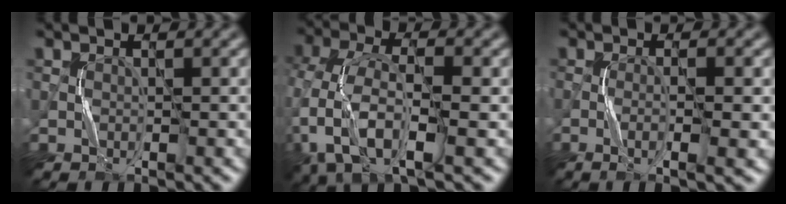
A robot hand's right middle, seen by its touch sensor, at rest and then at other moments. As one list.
[{"total": 7.7, "force": [-1.5, 4.1, 6.4], "torque": [-0.142, -0.001, -0.044]}, {"total": 3.1, "force": [-0.8, 0.4, 3.0], "torque": [-0.050, -0.003, -0.017]}]